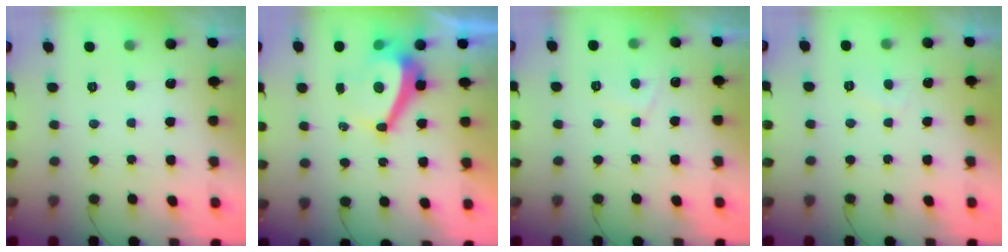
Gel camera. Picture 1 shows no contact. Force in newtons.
{"total": 7.7, "press": 7.7, "slide": 0.5}
{"total": 2.9, "press": 2.9, "slide": 0.5}
{"total": 1.8, "press": 1.7, "slide": 0.6}